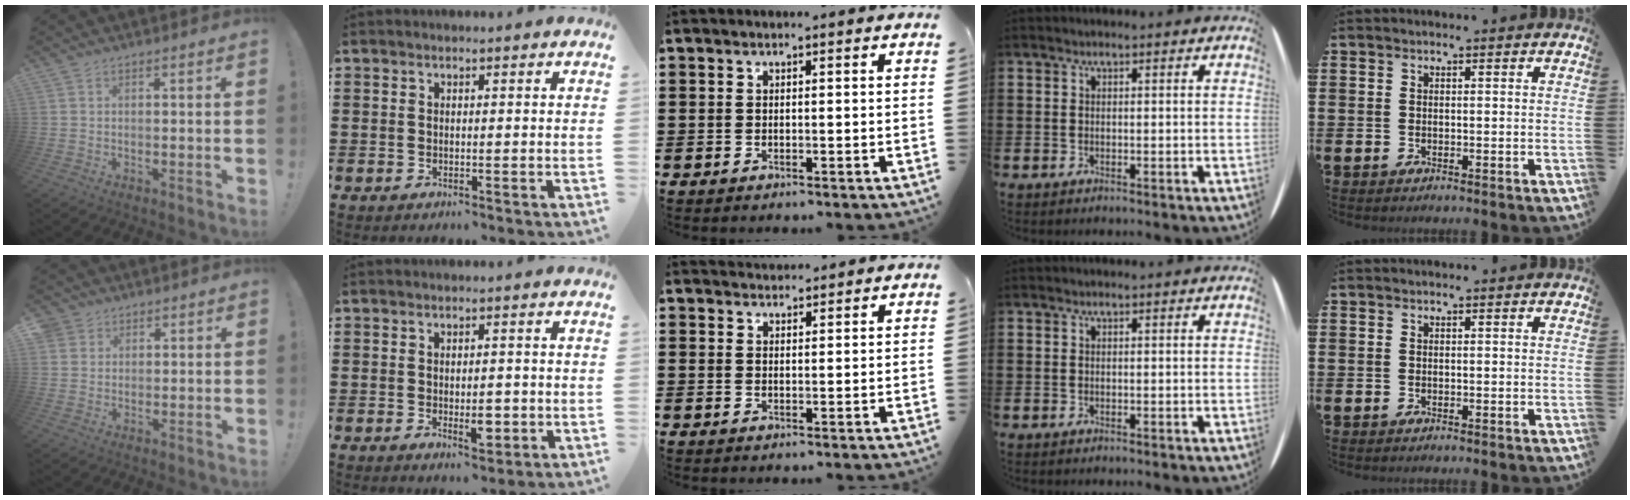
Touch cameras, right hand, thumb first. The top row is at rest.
{"thumb": {"total": 3.4, "force": [2.0, 2.7, 0.4], "torque": [-0.001, -0.007, 0.036]}, "index": {"total": 3.6, "force": [-0.7, 1.7, 3.1], "torque": [-0.045, 0.000, -0.013]}, "middle": {"total": 1.9, "force": [1.9, 0.2, -0.4], "torque": [0.002, 0.000, 0.037]}}